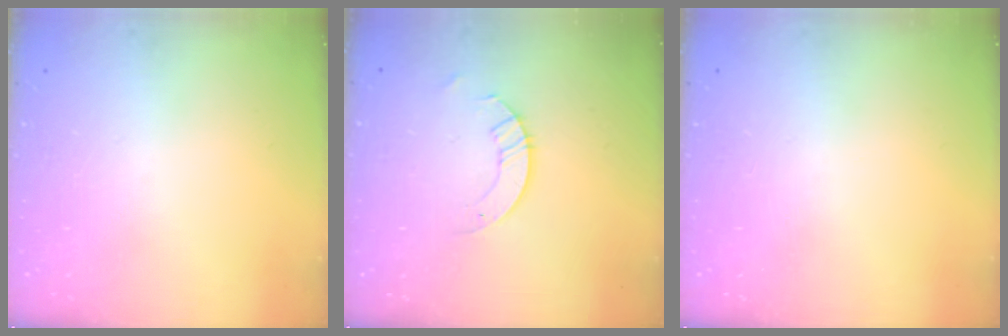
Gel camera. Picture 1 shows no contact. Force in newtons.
{"total": 2.6, "press": 2.6, "slide": 0.2}
{"total": 0.0}